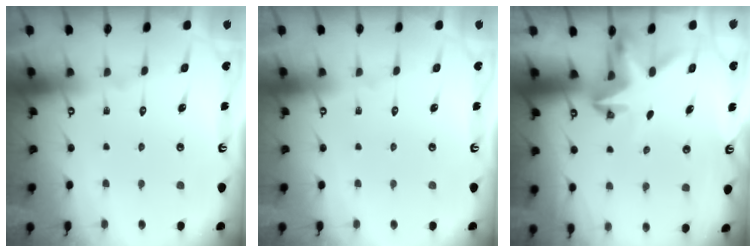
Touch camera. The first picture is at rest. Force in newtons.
{"total": 0.0}
{"total": 3.3, "press": 3.3, "slide": 0.2}